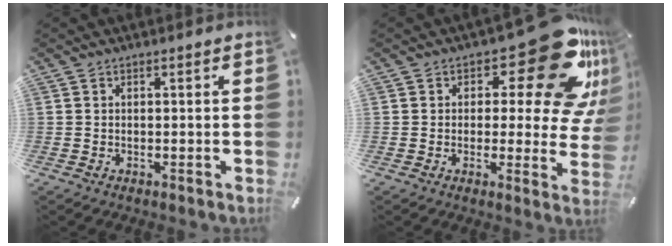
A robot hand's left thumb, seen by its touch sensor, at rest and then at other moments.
{"total": 21.7, "force": [10.9, 9.4, 16.2], "torque": [-0.193, -0.070, 0.178]}